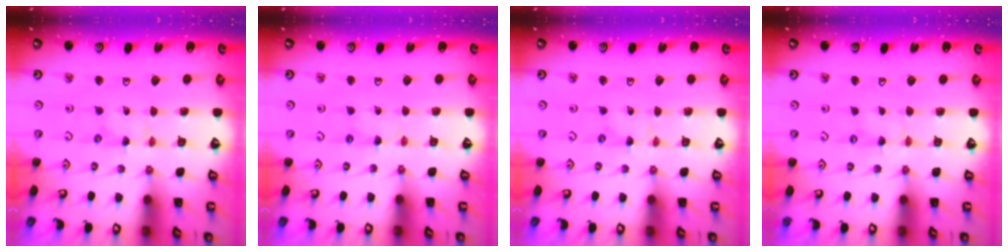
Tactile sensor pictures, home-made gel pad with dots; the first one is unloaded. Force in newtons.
{"total": 1.2, "press": 1.2, "slide": 0.2}
{"total": 0.0}
{"total": 0.0}